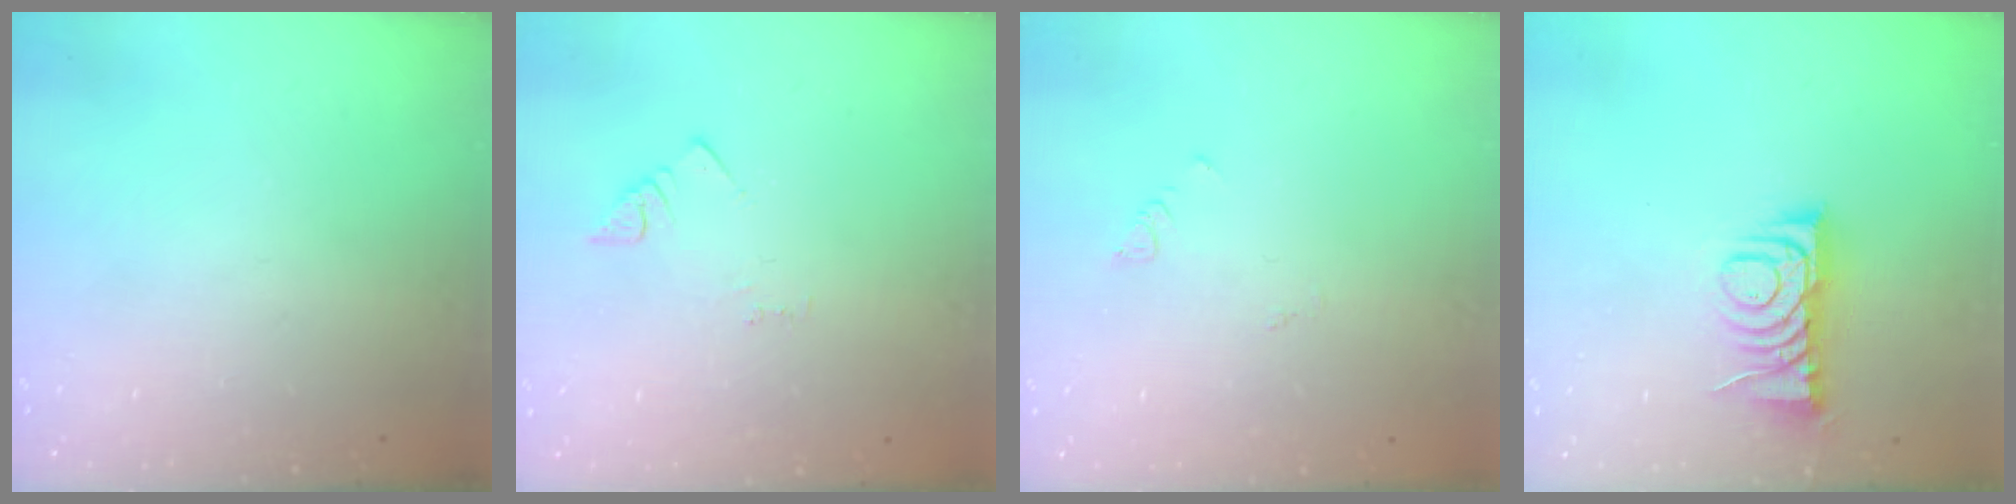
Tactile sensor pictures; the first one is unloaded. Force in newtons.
{"total": 1.5, "press": 1.5, "slide": 0.3}
{"total": 1.9, "press": 1.9, "slide": 0.4}
{"total": 8.0, "press": 7.9, "slide": 0.4}